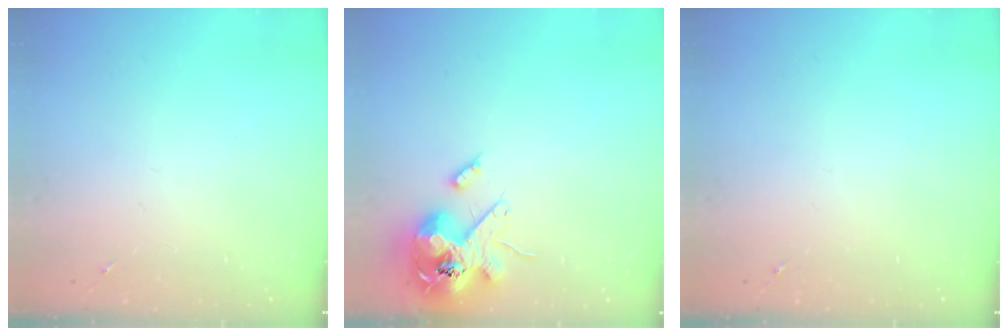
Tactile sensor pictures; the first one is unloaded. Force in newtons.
{"total": 15.3, "press": 15.1, "slide": 2.5}
{"total": 0.0}